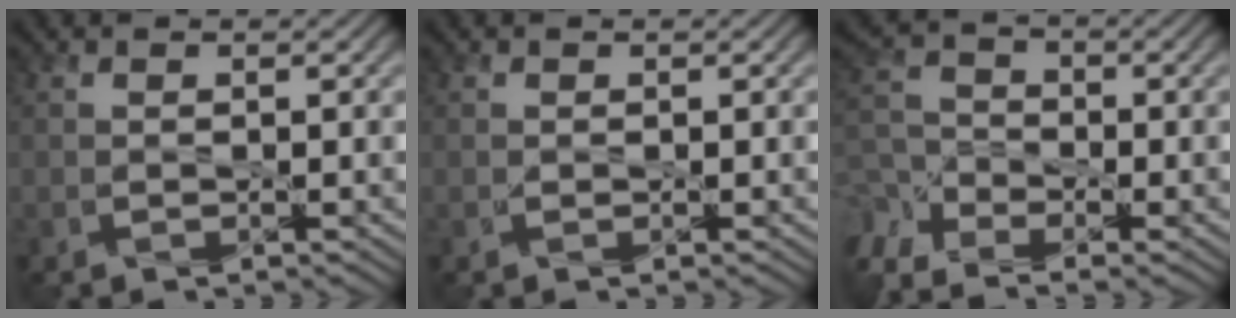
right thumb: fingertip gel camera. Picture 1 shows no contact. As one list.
[{"total": 0.0}, {"total": 8.3, "force": [-6.0, 4.3, 3.9], "torque": [-0.103, -0.028, -0.110]}]